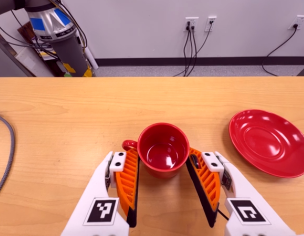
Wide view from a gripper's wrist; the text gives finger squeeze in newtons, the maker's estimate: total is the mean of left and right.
{"total": 0.7, "left": 0.5, "right": 0.9}